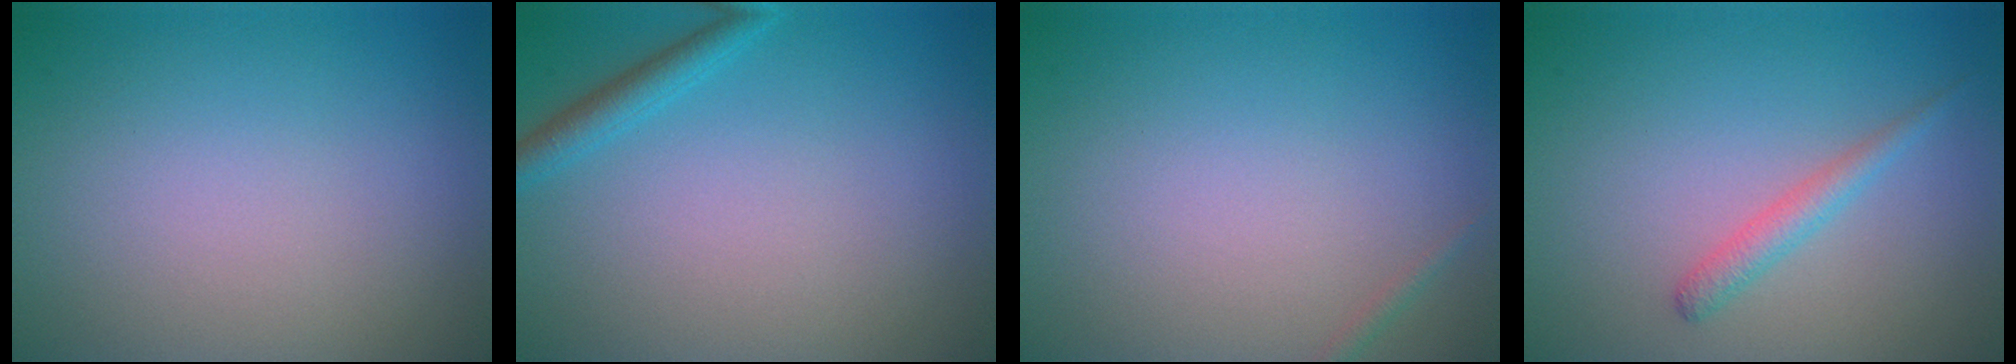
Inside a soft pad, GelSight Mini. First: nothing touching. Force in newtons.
{"total": 1.9, "press": 1.9, "slide": 0.1}
{"total": 0.5, "press": 0.5, "slide": 0.0}
{"total": 1.6, "press": 1.6, "slide": 0.1}